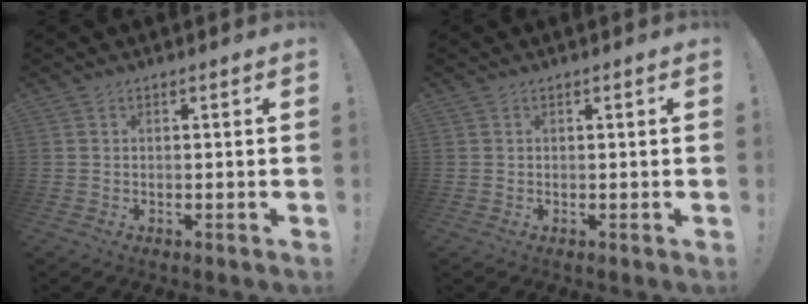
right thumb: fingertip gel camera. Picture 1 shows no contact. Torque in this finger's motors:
{"motor_torque": [-0.08, 0.15, 0.08, -0.16, 0.09]}